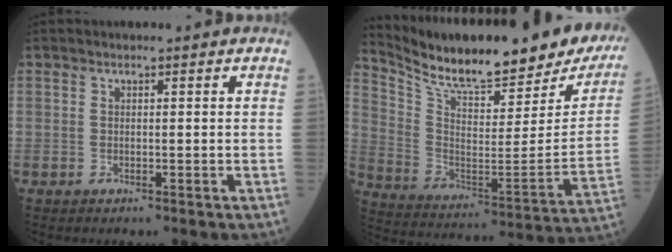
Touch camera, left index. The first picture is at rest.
{"total": 28.0, "force": [23.8, 5.5, 13.7], "torque": [-0.231, -0.055, 0.334]}